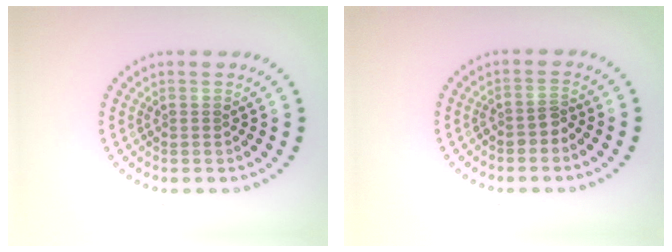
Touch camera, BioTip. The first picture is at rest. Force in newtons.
{"total": 1.3, "press": 1.1, "slide": 0.7}